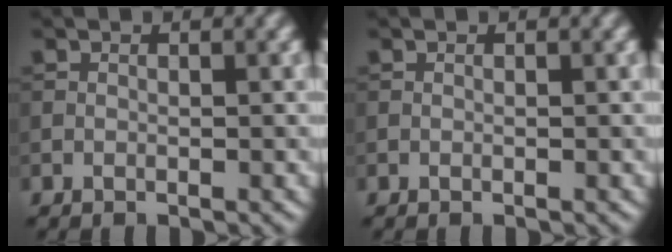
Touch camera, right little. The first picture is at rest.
{"total": 0.0}